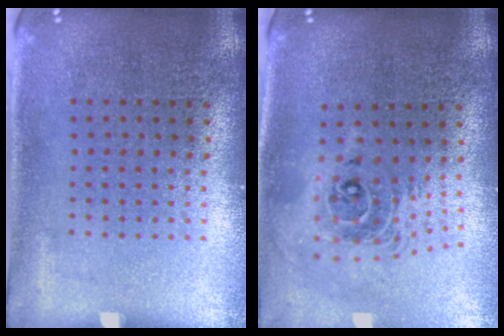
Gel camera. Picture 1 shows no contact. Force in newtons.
{"total": 2.1, "press": 1.6, "slide": 1.4}